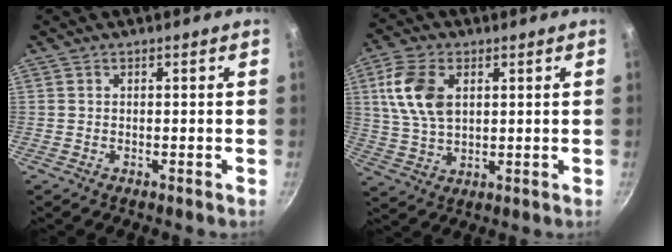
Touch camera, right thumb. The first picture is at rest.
{"total": 10.8, "force": [3.0, 6.6, 8.0], "torque": [-0.148, -0.004, 0.060]}